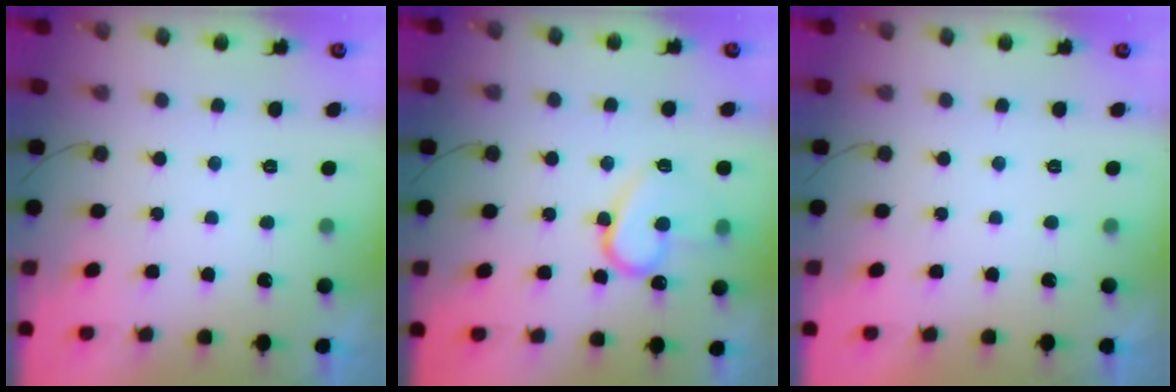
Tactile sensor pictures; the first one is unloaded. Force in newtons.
{"total": 13.7, "press": 13.6, "slide": 1.4}
{"total": 1.7, "press": 1.7, "slide": 0.0}